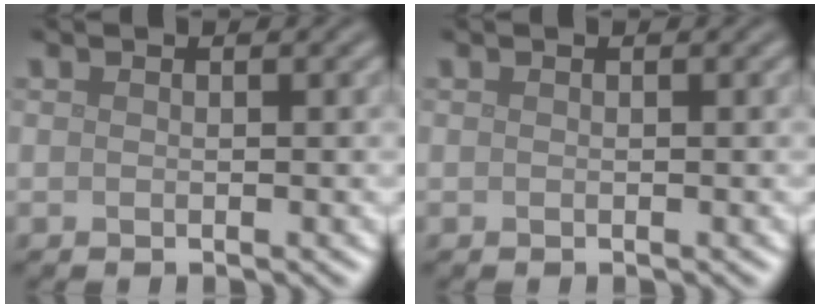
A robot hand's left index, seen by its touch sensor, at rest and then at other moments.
{"total": 0.0}